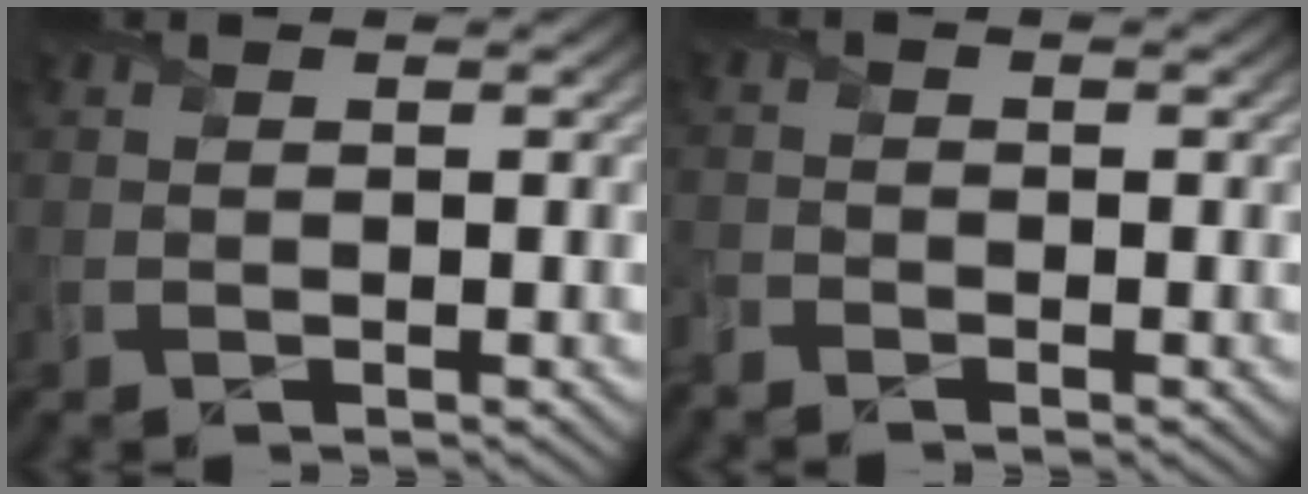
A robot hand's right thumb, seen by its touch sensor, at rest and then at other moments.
{"total": 1.9, "force": [-1.8, 0.6, 0.4], "torque": [-0.013, -0.010, -0.047]}